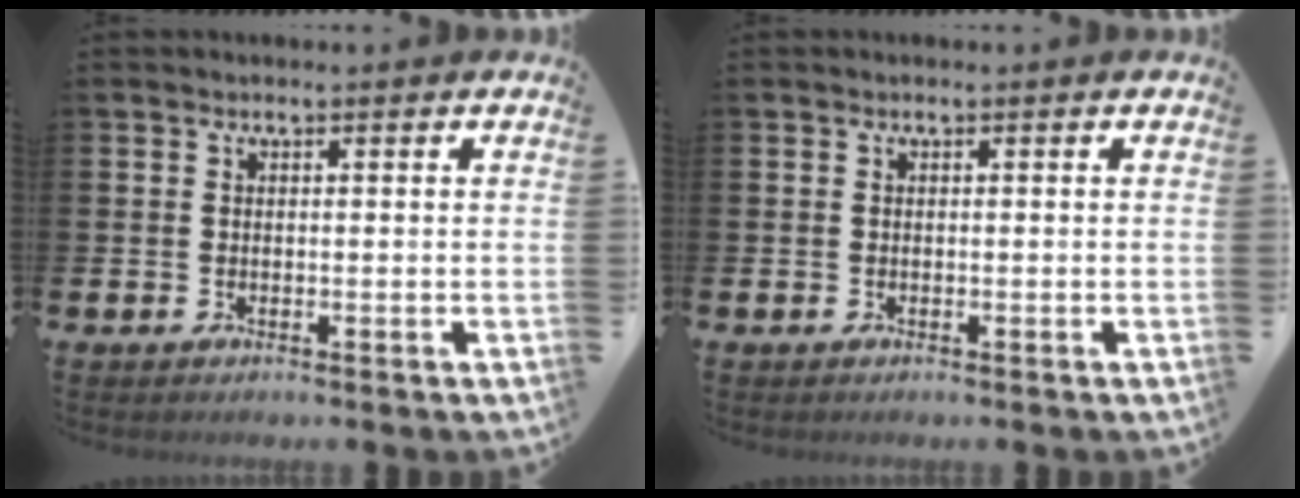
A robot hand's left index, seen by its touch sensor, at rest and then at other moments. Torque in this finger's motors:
{"motor_torque": [-0.03, -0.02, -0.01, -0.01]}